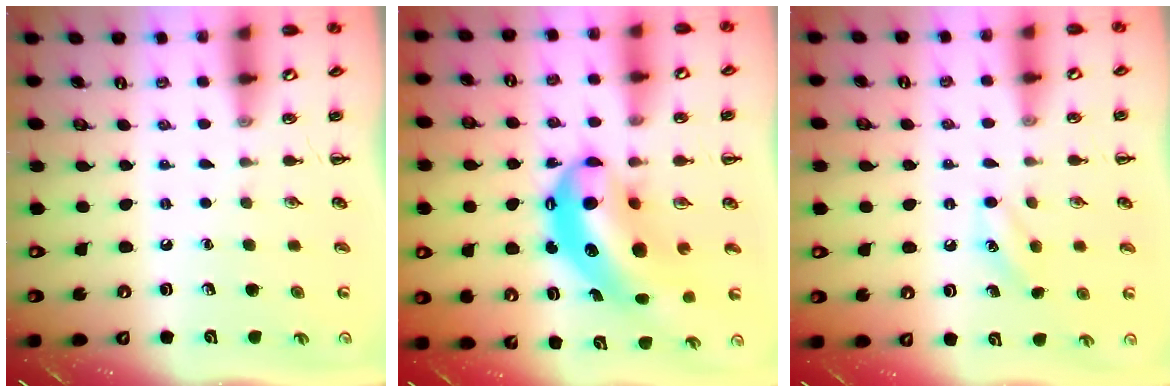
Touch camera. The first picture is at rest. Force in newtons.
{"total": 12.8, "press": 12.4, "slide": 3.1}
{"total": 8.7, "press": 8.5, "slide": 1.8}